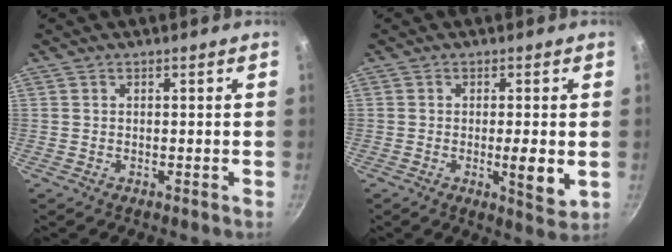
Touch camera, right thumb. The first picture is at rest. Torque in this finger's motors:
{"motor_torque": [2.79, 1.67, 1.80, -0.97, 0.62]}